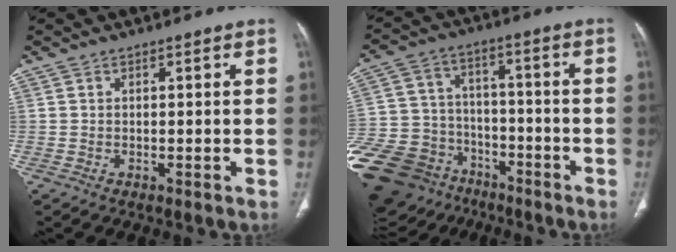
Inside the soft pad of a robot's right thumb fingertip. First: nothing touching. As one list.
[{"total": 27.1, "force": [-15.5, 18.7, 12.1], "torque": [-0.315, 0.051, -0.256]}]